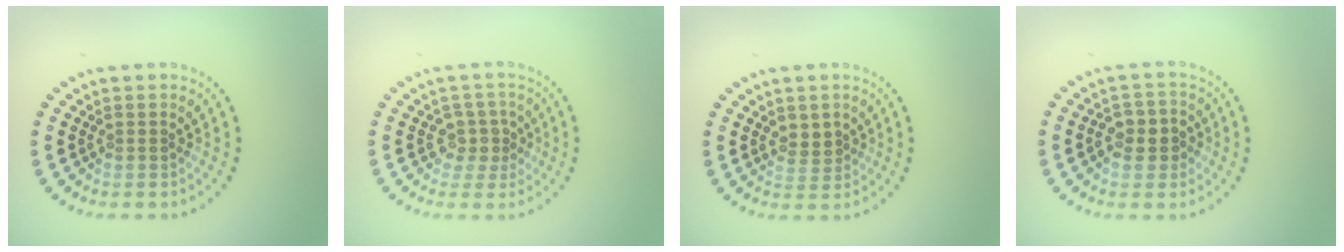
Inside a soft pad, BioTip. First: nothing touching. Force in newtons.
{"total": 2.2, "press": 1.9, "slide": 1.1}
{"total": 1.8, "press": 1.7, "slide": 0.8}
{"total": 2.9, "press": 2.8, "slide": 0.8}